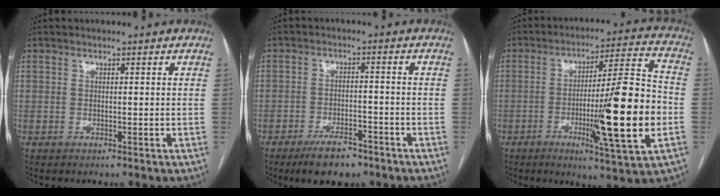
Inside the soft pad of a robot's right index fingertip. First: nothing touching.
{"total": 7.0, "force": [-5.0, 2.6, 4.0], "torque": [-0.071, -0.003, -0.080]}
{"total": 18.3, "force": [-4.2, 0.4, 17.8], "torque": [-0.280, -0.010, -0.063]}